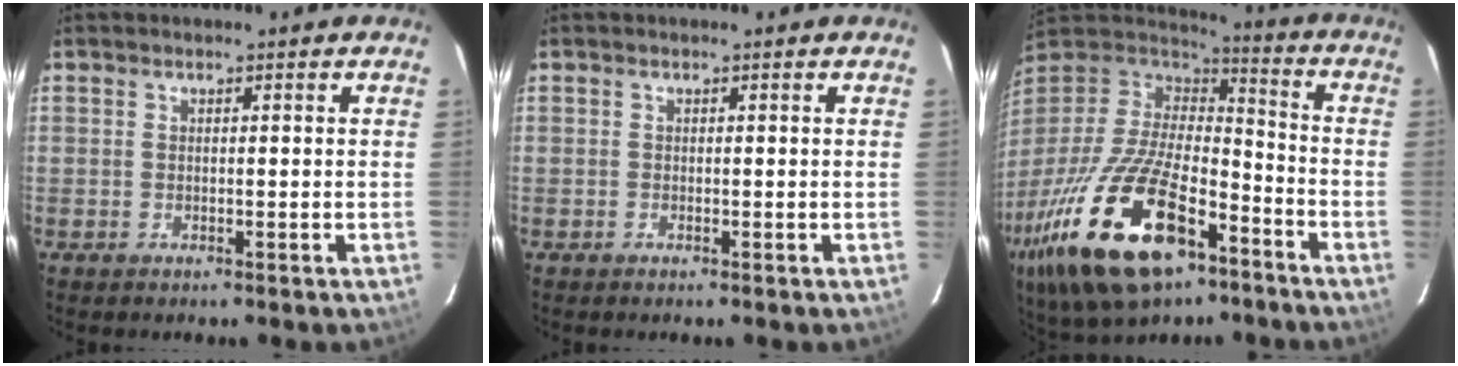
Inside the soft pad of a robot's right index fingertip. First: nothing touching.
{"total": 0.0}
{"total": 30.4, "force": [-16.2, 13.7, 21.8], "torque": [-0.449, -0.050, -0.269]}